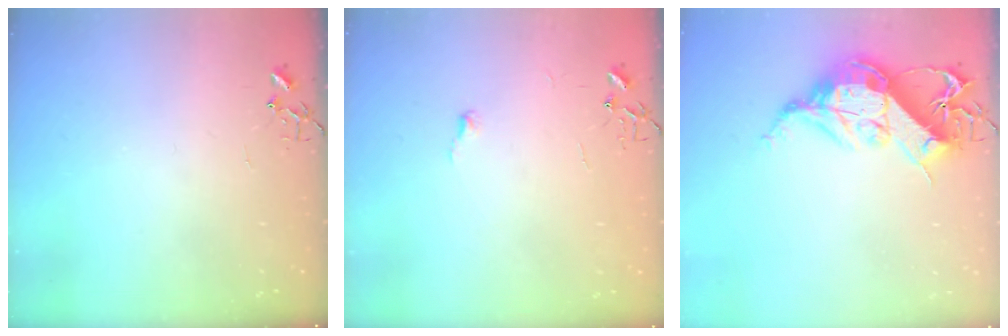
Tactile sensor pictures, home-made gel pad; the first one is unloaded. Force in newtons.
{"total": 3.1, "press": 3.0, "slide": 0.4}
{"total": 21.1, "press": 21.1, "slide": 1.5}